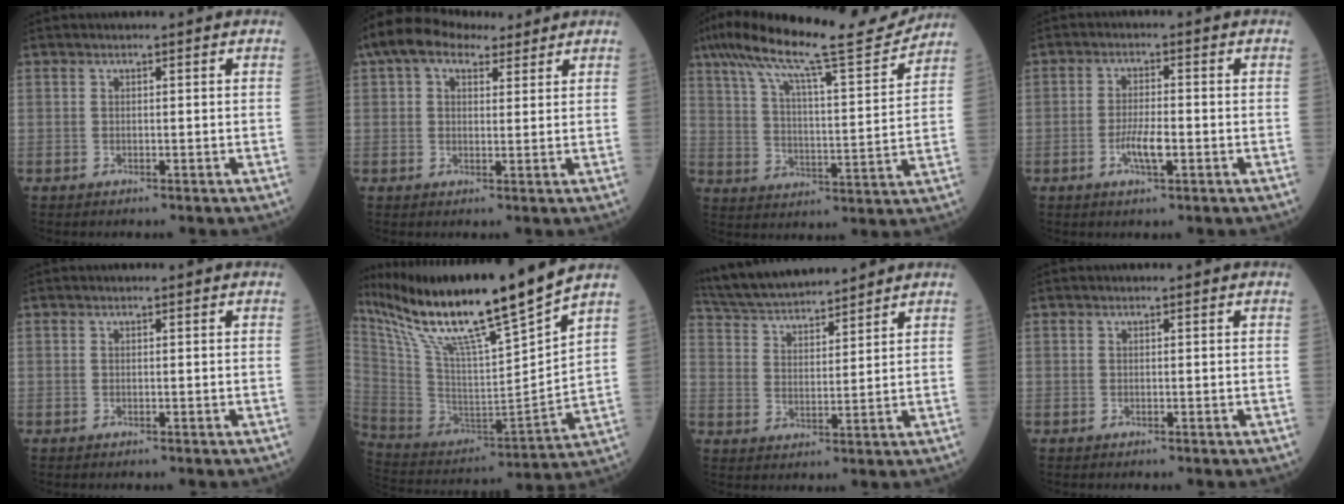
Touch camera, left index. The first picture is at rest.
{"total": 9.0, "force": [6.2, 4.5, 4.8], "torque": [-0.092, 0.044, 0.109]}
{"total": 17.5, "force": [15.3, 0.5, 8.4], "torque": [-0.154, 0.008, 0.238]}
{"total": 4.2, "force": [-1.4, 0.9, 3.8], "torque": [-0.076, 0.000, -0.026]}
{"total": 0.0}
{"total": 21.5, "force": [17.2, -0.9, 12.8], "torque": [-0.232, -0.020, 0.310]}
{"total": 13.8, "force": [12.8, 1.9, 4.7], "torque": [-0.095, 0.029, 0.229]}
{"total": 0.0}